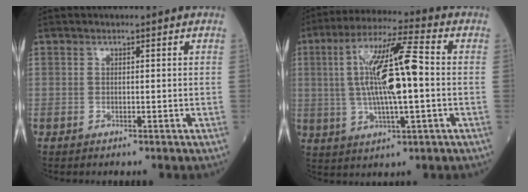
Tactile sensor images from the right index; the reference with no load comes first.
{"total": 14.6, "force": [0.5, 2.2, 14.4], "torque": [-0.279, 0.016, 0.009]}